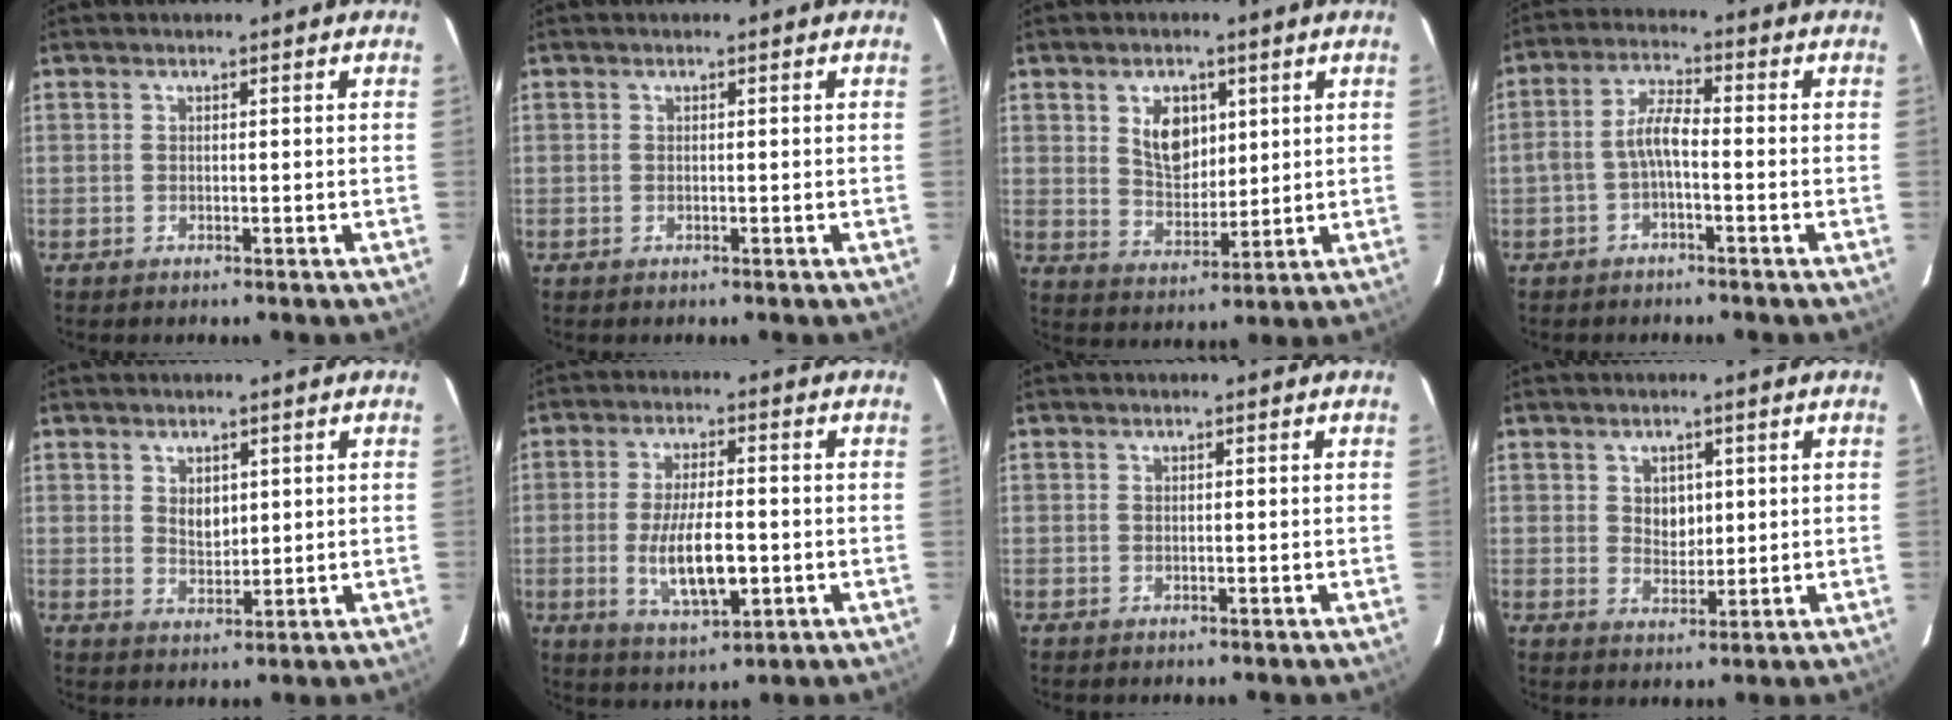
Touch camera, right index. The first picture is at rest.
{"total": 0.0}
{"total": 7.9, "force": [2.9, 5.2, 5.1], "torque": [-0.083, 0.006, 0.062]}
{"total": 4.6, "force": [-1.8, 1.4, 4.0], "torque": [-0.089, 0.016, -0.036]}
{"total": 3.5, "force": [1.3, 2.3, 2.3], "torque": [-0.034, 0.000, 0.025]}
{"total": 10.6, "force": [-2.0, 3.6, 9.8], "torque": [-0.187, -0.013, -0.030]}
{"total": 0.0}
{"total": 3.8, "force": [1.1, 3.0, 2.1], "torque": [-0.030, 0.003, 0.022]}